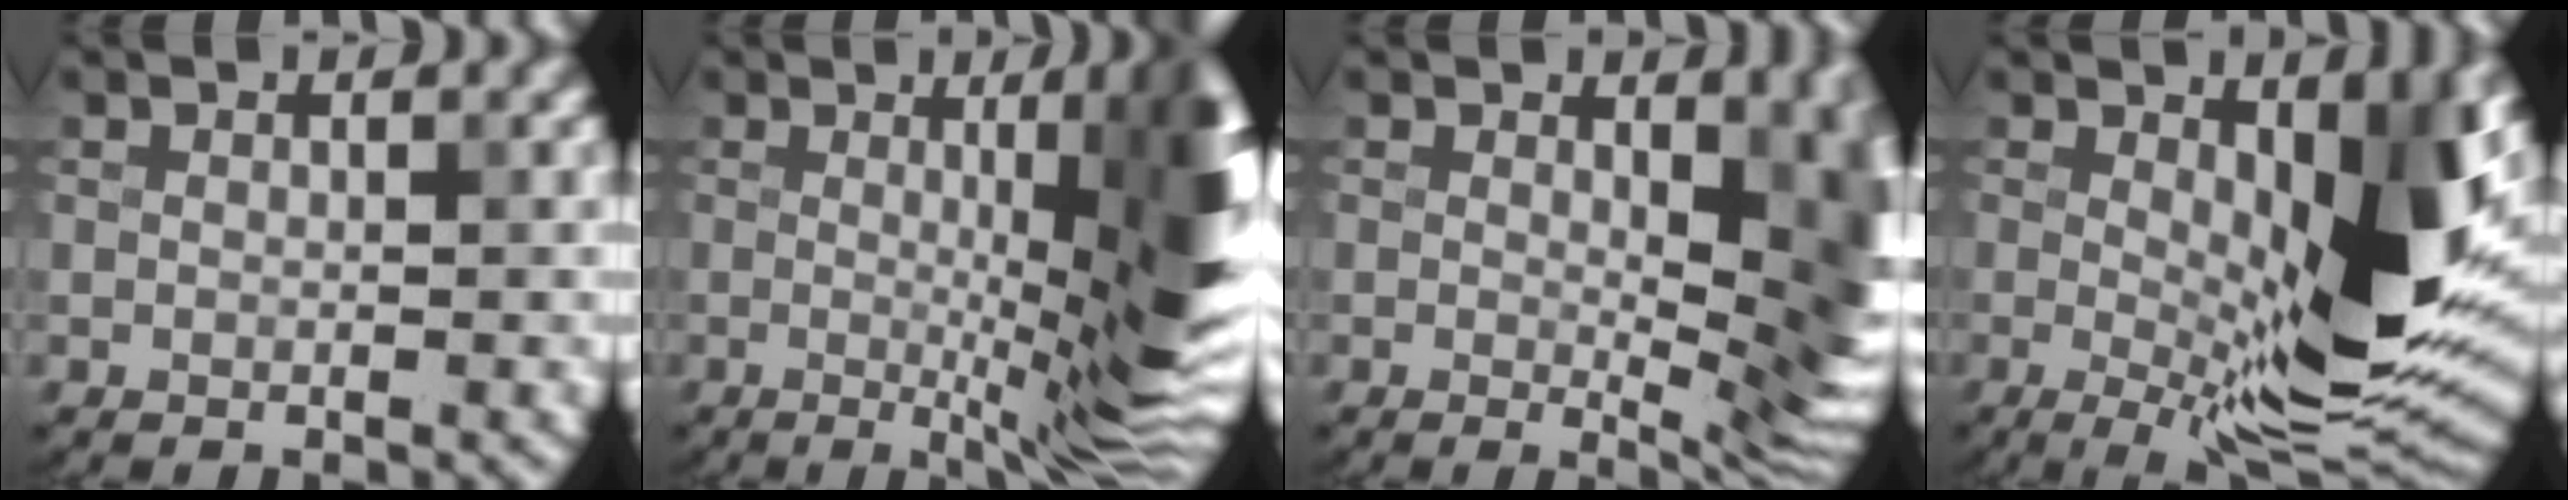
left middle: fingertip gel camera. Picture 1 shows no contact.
{"total": 14.4, "force": [0.8, 3.5, 13.9], "torque": [-0.114, 0.003, 0.005]}
{"total": 9.7, "force": [1.2, 3.8, 8.9], "torque": [-0.092, -0.009, 0.020]}
{"total": 11.8, "force": [0.7, 3.3, 11.4], "torque": [-0.160, -0.016, 0.012]}